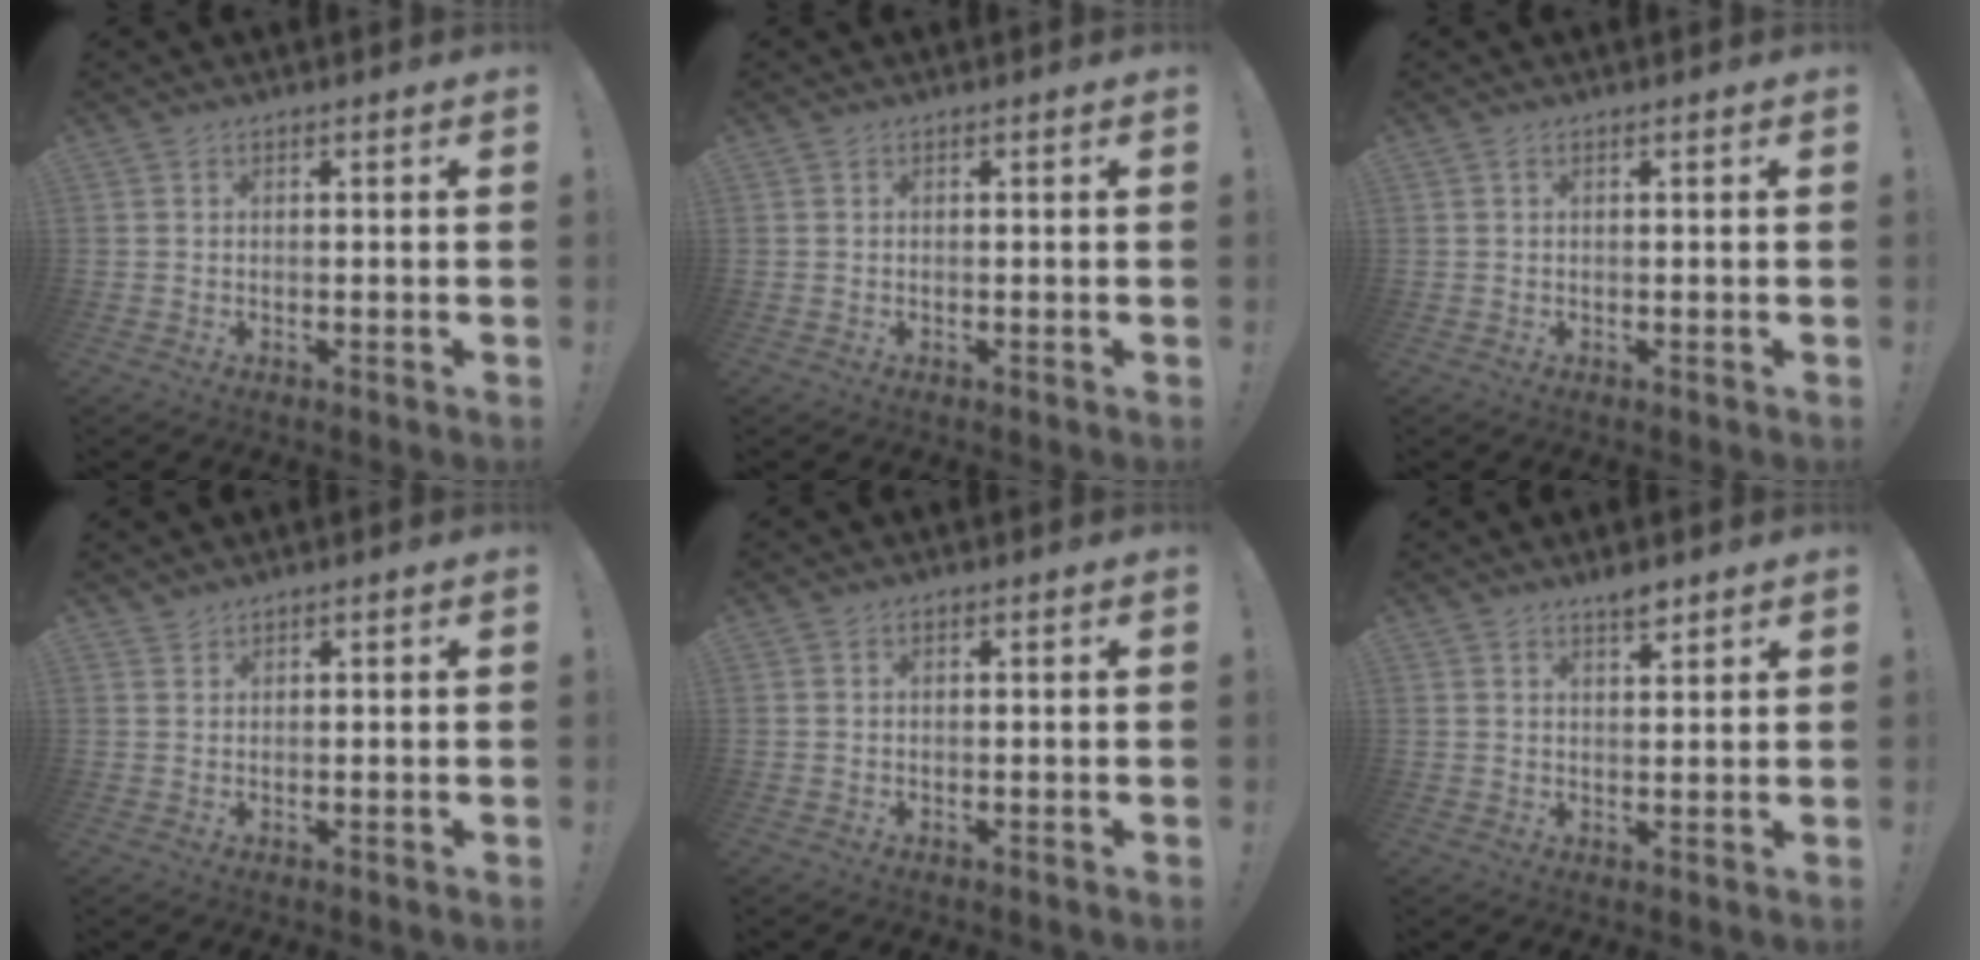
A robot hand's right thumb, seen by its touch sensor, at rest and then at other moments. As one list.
[{"total": 0.0}, {"total": 0.7, "force": [0.2, 0.0, 0.7], "torque": [-0.017, 0.000, 0.003]}, {"total": 1.2, "force": [1.1, 0.4, 0.0], "torque": [0.001, -0.005, 0.023]}, {"total": 0.0}, {"total": 3.4, "force": [2.8, 1.1, 1.6], "torque": [-0.015, -0.020, 0.047]}]